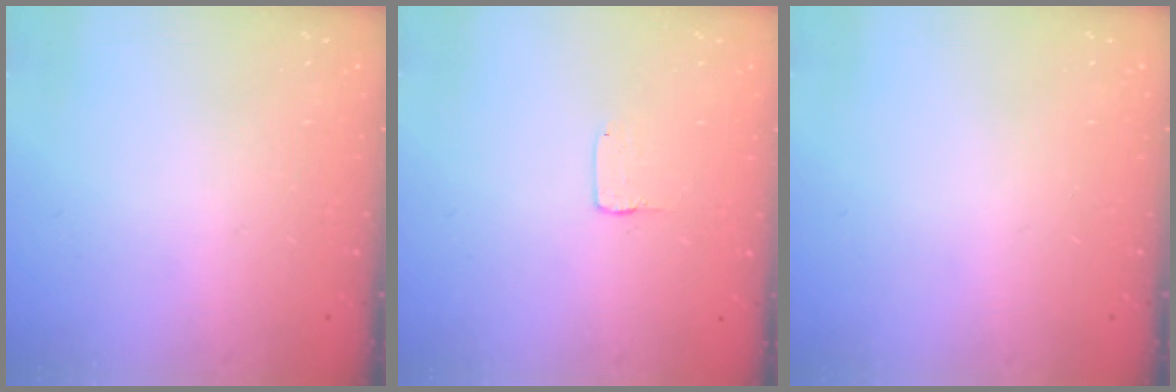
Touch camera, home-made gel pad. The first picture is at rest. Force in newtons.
{"total": 1.0, "press": 1.0, "slide": 0.1}
{"total": 0.0}